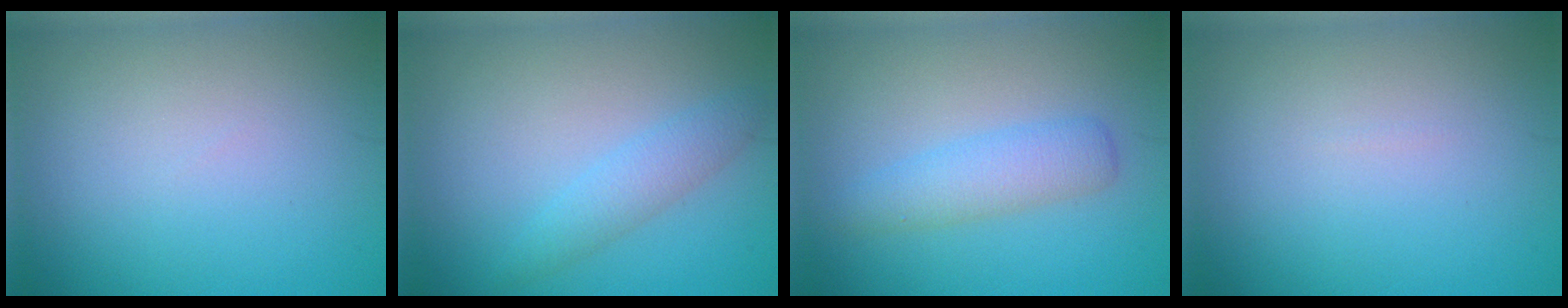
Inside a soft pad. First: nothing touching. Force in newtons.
{"total": 2.2, "press": 2.2, "slide": 0.1}
{"total": 2.9, "press": 2.9, "slide": 0.1}
{"total": 0.0}